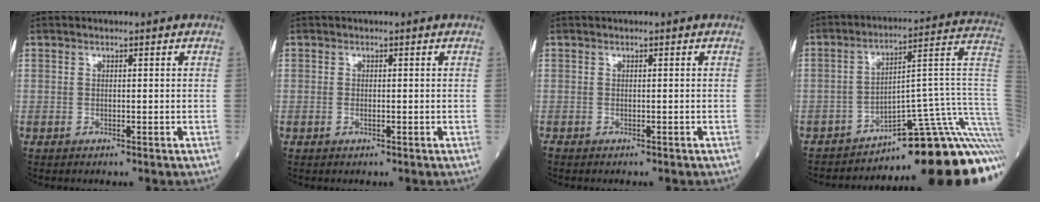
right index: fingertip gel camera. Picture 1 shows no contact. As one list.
[{"total": 1.1, "force": [-0.3, 0.6, 0.9], "torque": [-0.028, 0.000, -0.002]}, {"total": 1.8, "force": [-1.1, 0.9, 1.0], "torque": [-0.029, -0.002, -0.011]}, {"total": 24.9, "force": [-20.3, 1.2, 14.5], "torque": [-0.086, 0.033, -0.278]}]